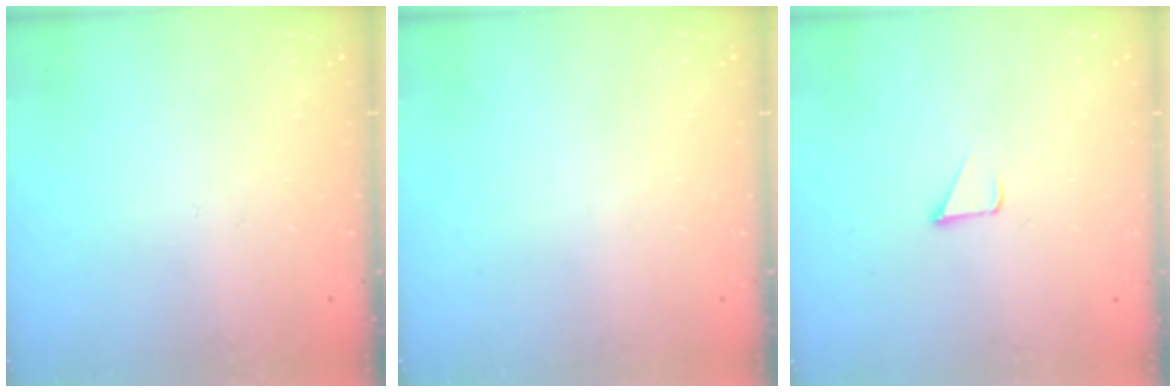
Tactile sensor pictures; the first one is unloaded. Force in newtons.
{"total": 0.0}
{"total": 1.5, "press": 1.5, "slide": 0.1}